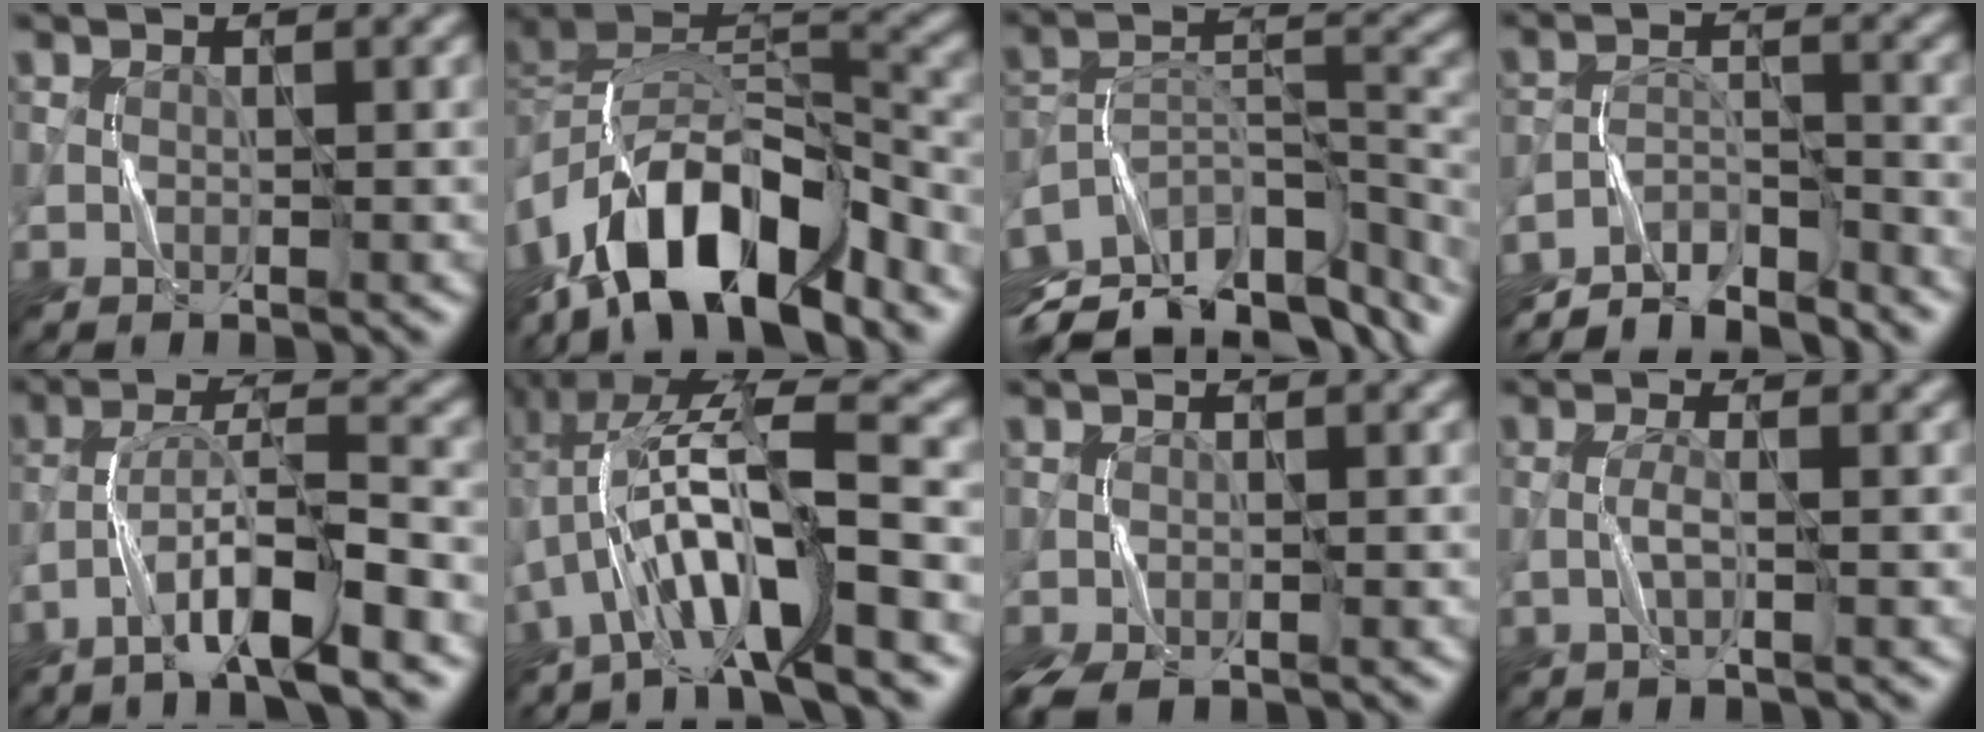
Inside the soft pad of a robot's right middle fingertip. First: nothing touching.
{"total": 12.4, "force": [-7.1, 5.1, 8.7], "torque": [-0.145, 0.009, -0.134]}
{"total": 13.5, "force": [-9.3, 5.6, 8.0], "torque": [-0.171, 0.017, -0.149]}
{"total": 7.0, "force": [-6.5, 1.4, 2.4], "torque": [-0.036, -0.002, -0.120]}
{"total": 7.9, "force": [-4.8, 1.1, 6.2], "torque": [-0.104, 0.015, -0.086]}
{"total": 11.2, "force": [-2.5, 2.7, 10.6], "torque": [-0.194, 0.029, -0.046]}
{"total": 2.6, "force": [-1.8, 0.6, 1.7], "torque": [-0.042, -0.008, -0.040]}
{"total": 1.7, "force": [-0.5, 0.1, 1.6], "torque": [-0.035, 0.005, -0.014]}